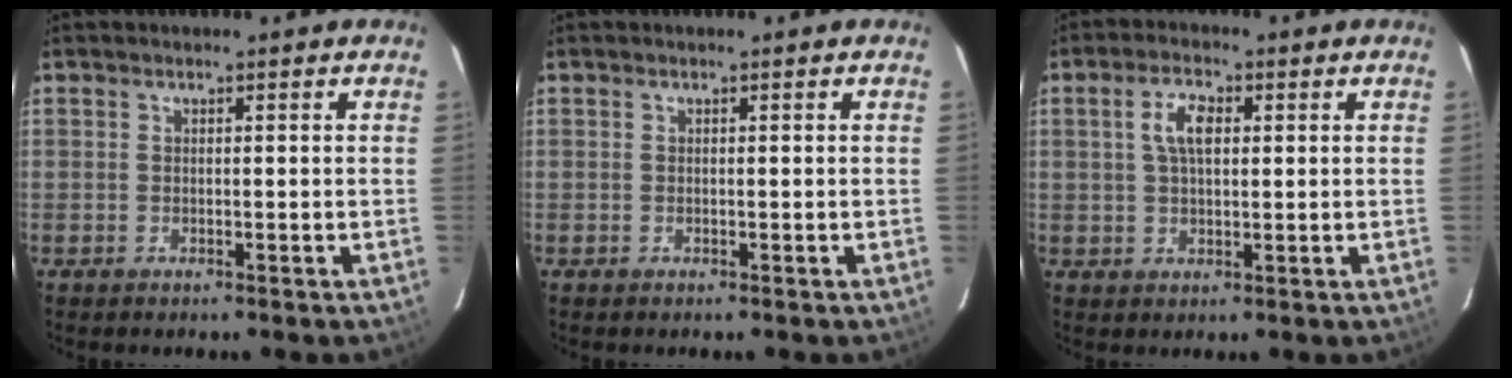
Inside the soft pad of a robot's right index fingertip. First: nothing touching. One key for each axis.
{"total": 0.0}
{"total": 5.1, "fx": 1.4, "fy": 2.5, "fz": 4.2, "tx": -0.080, "ty": 0.011, "tz": 0.027}